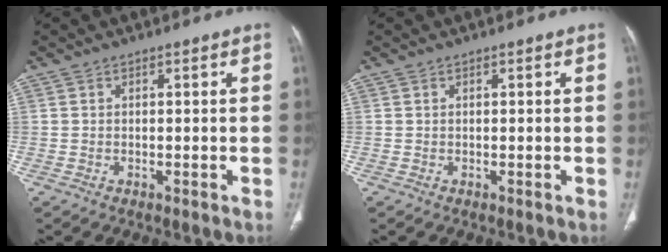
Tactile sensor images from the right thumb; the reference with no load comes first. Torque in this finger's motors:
{"motor_torque": [-0.01, 0.01, -0.05, 0.03, 0.01]}